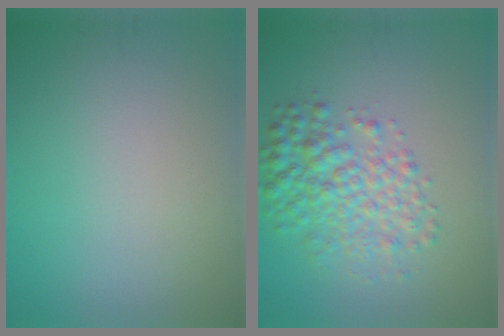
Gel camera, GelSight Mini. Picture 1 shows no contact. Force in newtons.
{"total": 4.9, "press": 4.9, "slide": 0.1}